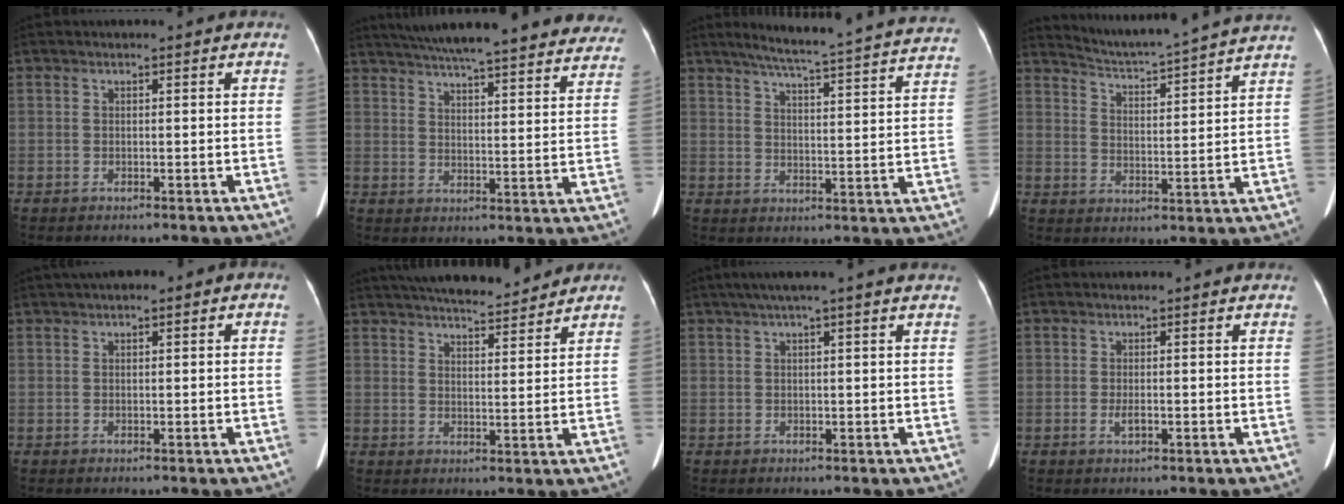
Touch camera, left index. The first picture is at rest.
{"total": 31.1, "force": [27.4, 4.6, 13.9], "torque": [-0.220, -0.037, 0.333]}
{"total": 24.6, "force": [22.4, 0.1, 10.2], "torque": [-0.153, -0.039, 0.271]}
{"total": 14.5, "force": [13.7, -1.3, 4.4], "torque": [-0.086, -0.019, 0.188]}
{"total": 2.9, "force": [0.8, 1.0, 2.6], "torque": [-0.049, 0.018, 0.009]}
{"total": 13.5, "force": [12.2, 2.3, 5.4], "torque": [-0.087, 0.013, 0.179]}
{"total": 4.2, "force": [2.9, -0.9, 2.8], "torque": [-0.048, 0.024, 0.053]}
{"total": 1.3, "force": [-0.6, 0.4, 1.1], "torque": [-0.028, -0.005, -0.010]}